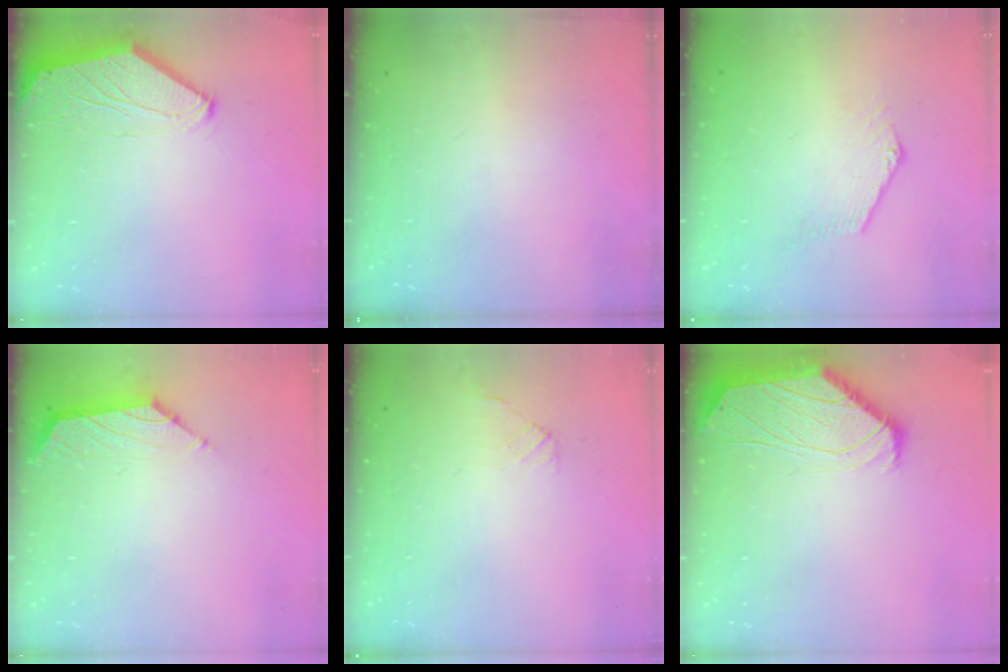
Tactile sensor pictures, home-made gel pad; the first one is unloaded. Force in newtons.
{"total": 0.0}
{"total": 0.8, "press": 0.8, "slide": 0.1}
{"total": 1.5, "press": 1.4, "slide": 0.6}
{"total": 1.4, "press": 1.3, "slide": 0.4}
{"total": 0.8, "press": 0.8, "slide": 0.1}